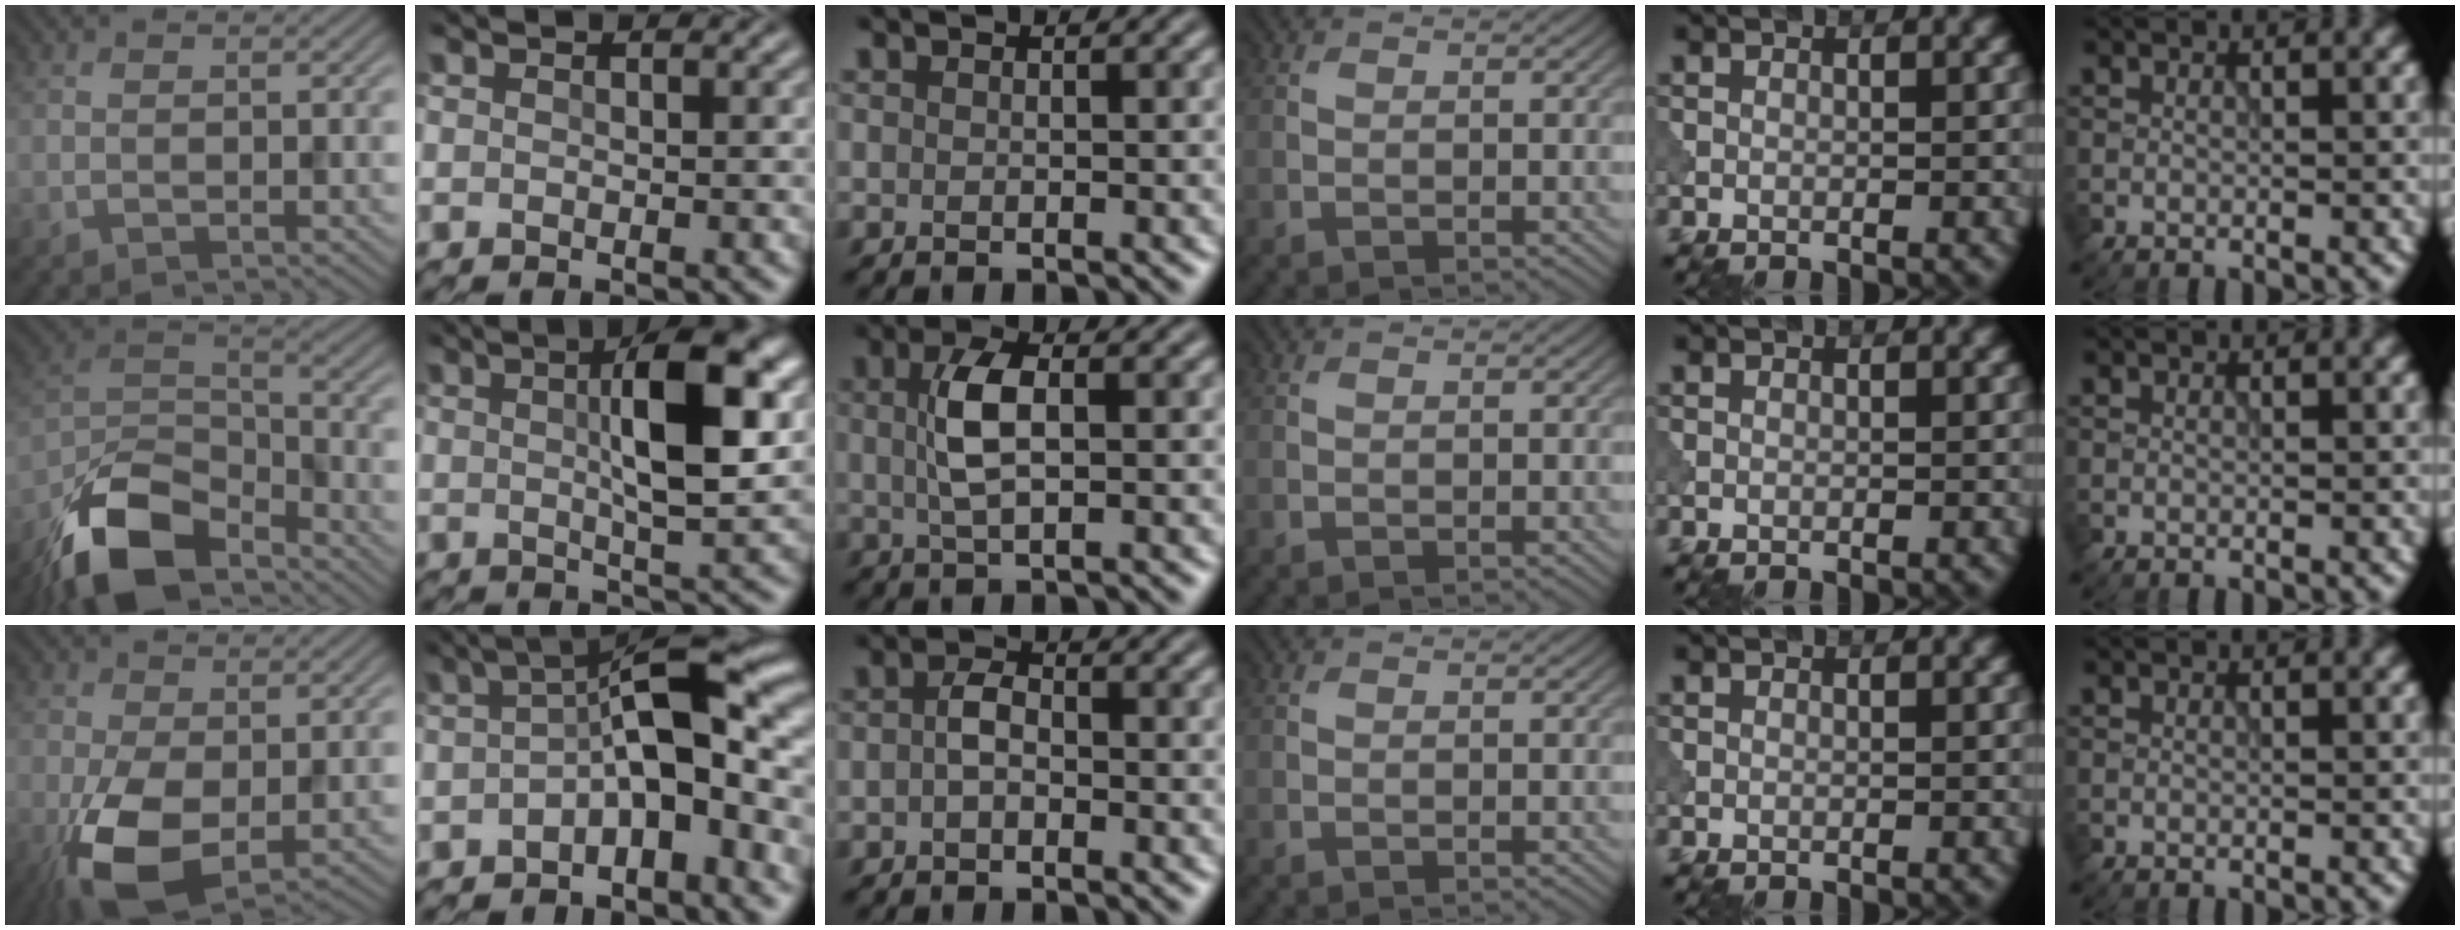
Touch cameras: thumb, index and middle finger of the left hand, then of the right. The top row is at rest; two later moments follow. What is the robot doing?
{"motion": "shake", "object": "bell"}